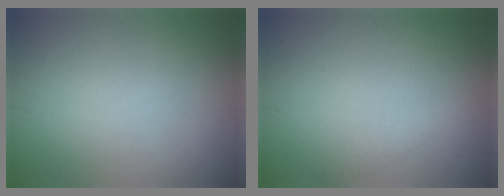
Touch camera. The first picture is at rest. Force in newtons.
{"total": 1.4, "press": 1.4, "slide": 0.0}